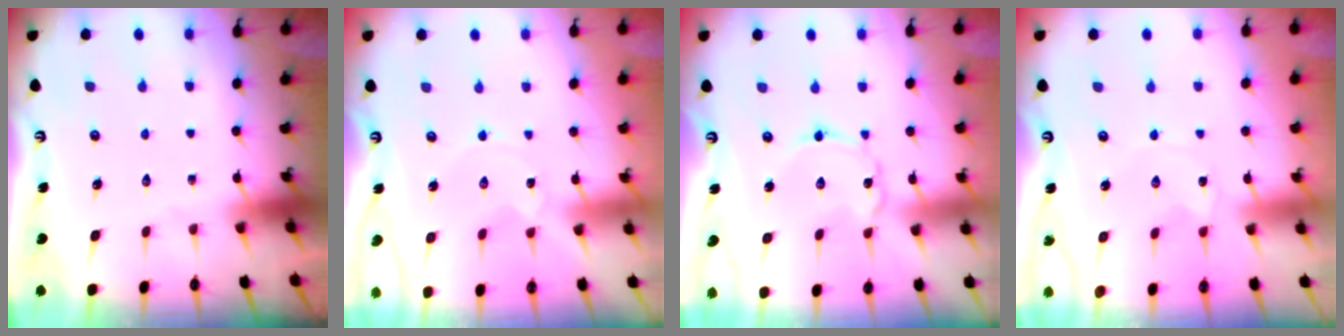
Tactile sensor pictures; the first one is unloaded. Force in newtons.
{"total": 0.9, "press": 0.9, "slide": 0.2}
{"total": 2.7, "press": 2.7, "slide": 0.3}
{"total": 1.8, "press": 1.7, "slide": 0.3}